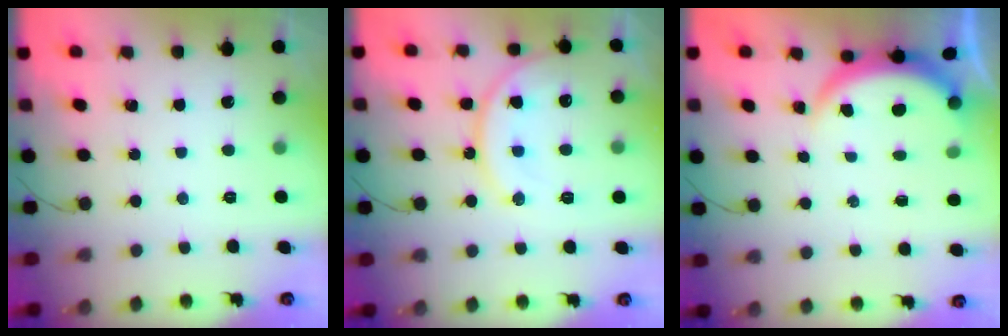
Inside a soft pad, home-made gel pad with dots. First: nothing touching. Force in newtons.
{"total": 15.4, "press": 15.3, "slide": 1.4}
{"total": 3.9, "press": 3.9, "slide": 0.2}